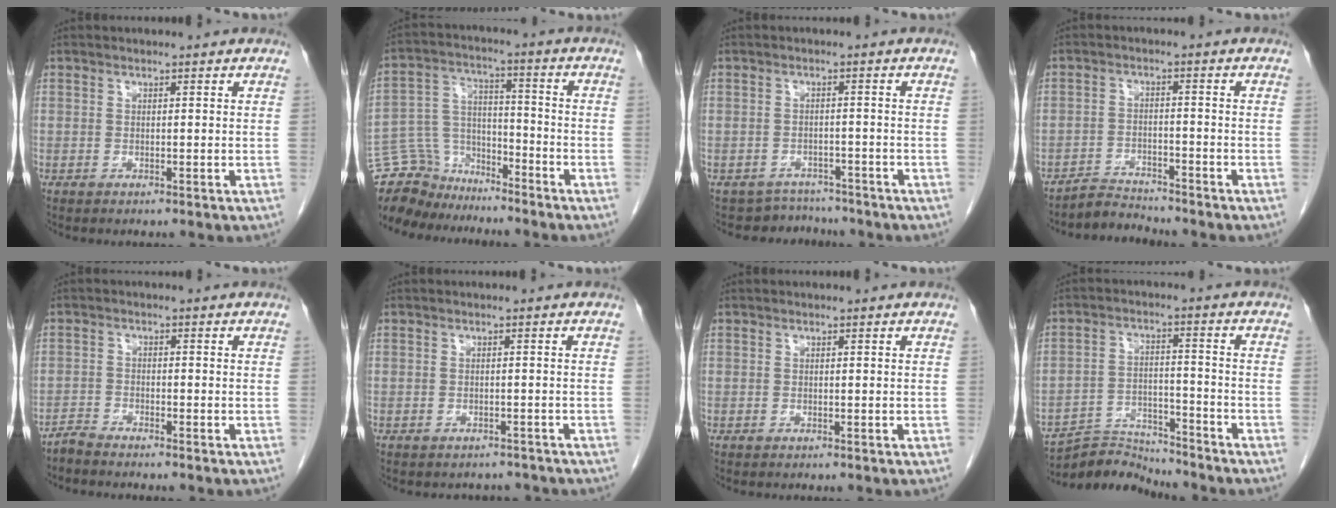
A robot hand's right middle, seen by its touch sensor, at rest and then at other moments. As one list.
[{"total": 12.0, "force": [-10.9, 4.8, 1.0], "torque": [-0.030, 0.037, -0.198]}, {"total": 4.3, "force": [-3.8, 1.4, -1.3], "torque": [0.020, 0.018, -0.054]}, {"total": 3.6, "force": [-3.5, 0.0, -1.0], "torque": [0.019, -0.009, -0.061]}, {"total": 2.0, "force": [-2.0, -0.1, 0.2], "torque": [-0.001, -0.006, -0.041]}, {"total": 3.3, "force": [-3.0, 1.4, -0.1], "torque": [0.001, 0.005, -0.038]}, {"total": 0.0}, {"total": 7.7, "force": [-7.6, 0.3, -0.8], "torque": [0.011, 0.007, -0.135]}]